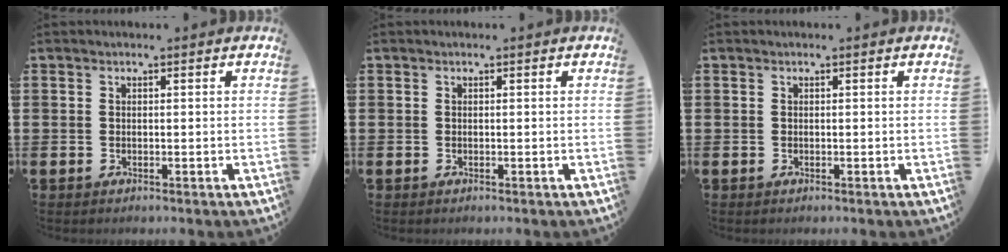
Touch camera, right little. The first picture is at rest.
{"total": 0.0}
{"total": 0.0}